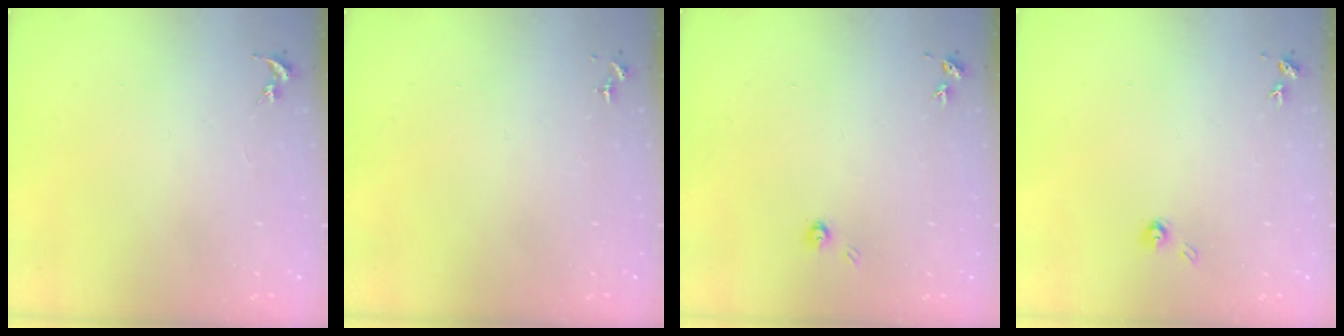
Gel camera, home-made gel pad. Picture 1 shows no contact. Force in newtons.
{"total": 0.0}
{"total": 3.2, "press": 3.2, "slide": 0.3}
{"total": 4.1, "press": 4.1, "slide": 0.4}